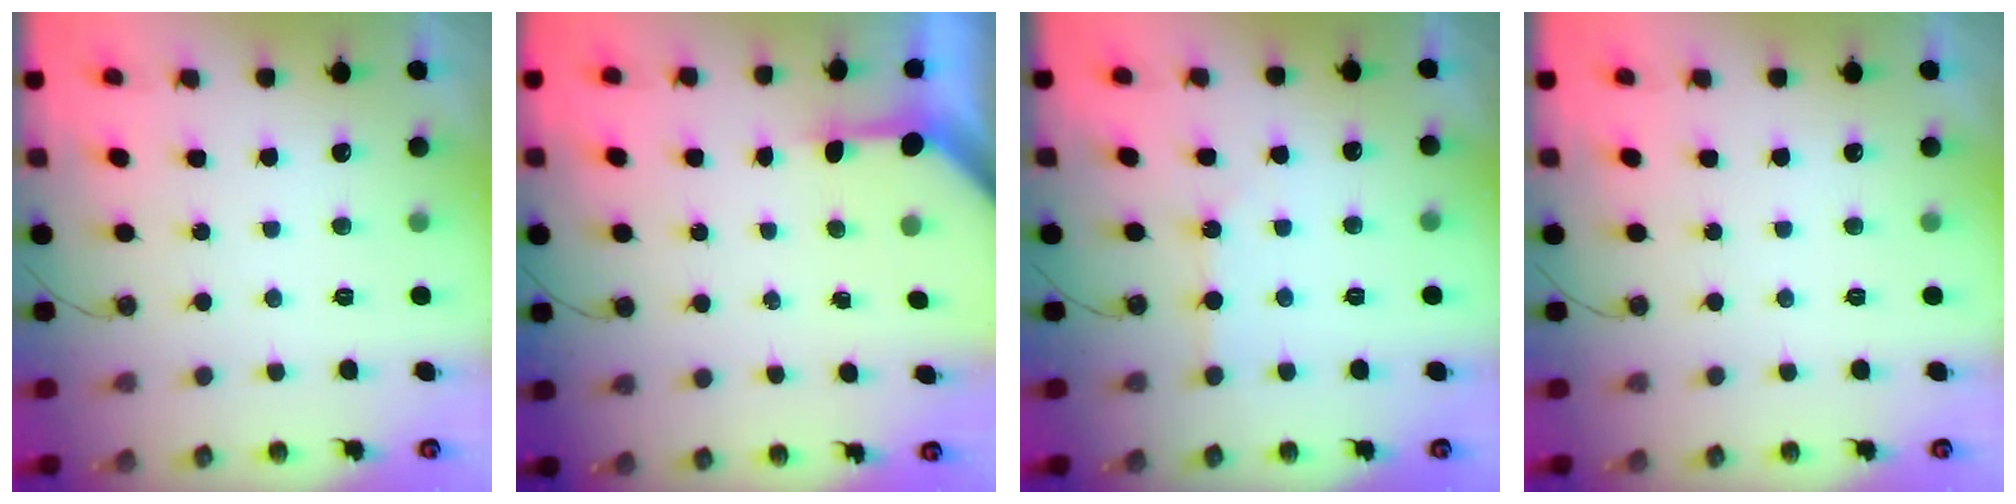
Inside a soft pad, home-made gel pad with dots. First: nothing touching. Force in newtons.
{"total": 3.2, "press": 3.2, "slide": 0.2}
{"total": 1.8, "press": 1.7, "slide": 0.4}
{"total": 0.0}